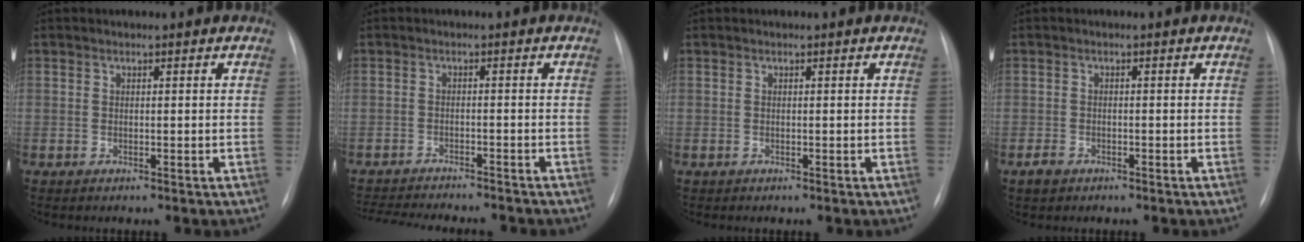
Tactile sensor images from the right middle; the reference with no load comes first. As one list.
[{"total": 14.0, "force": [-12.9, 2.1, 5.1], "torque": [-0.100, -0.013, -0.177]}, {"total": 0.0}, {"total": 1.7, "force": [-1.1, 1.1, 0.7], "torque": [-0.018, 0.000, -0.017]}]